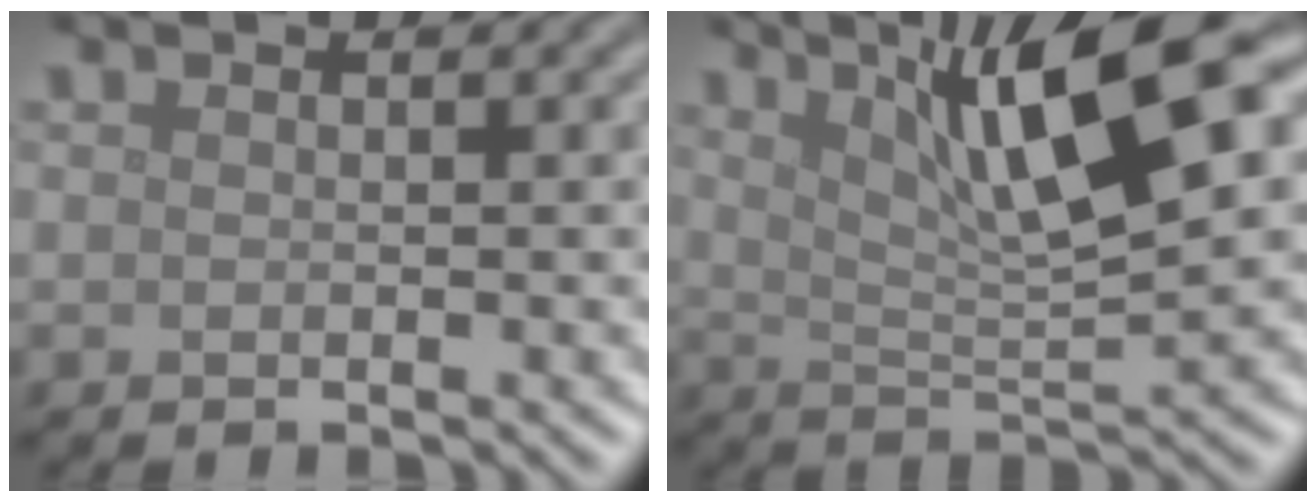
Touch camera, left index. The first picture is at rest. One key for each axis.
{"total": 10.1, "fx": 4.4, "fy": 2.2, "fz": 8.8, "tx": -0.134, "ty": 0.010, "tz": 0.075}